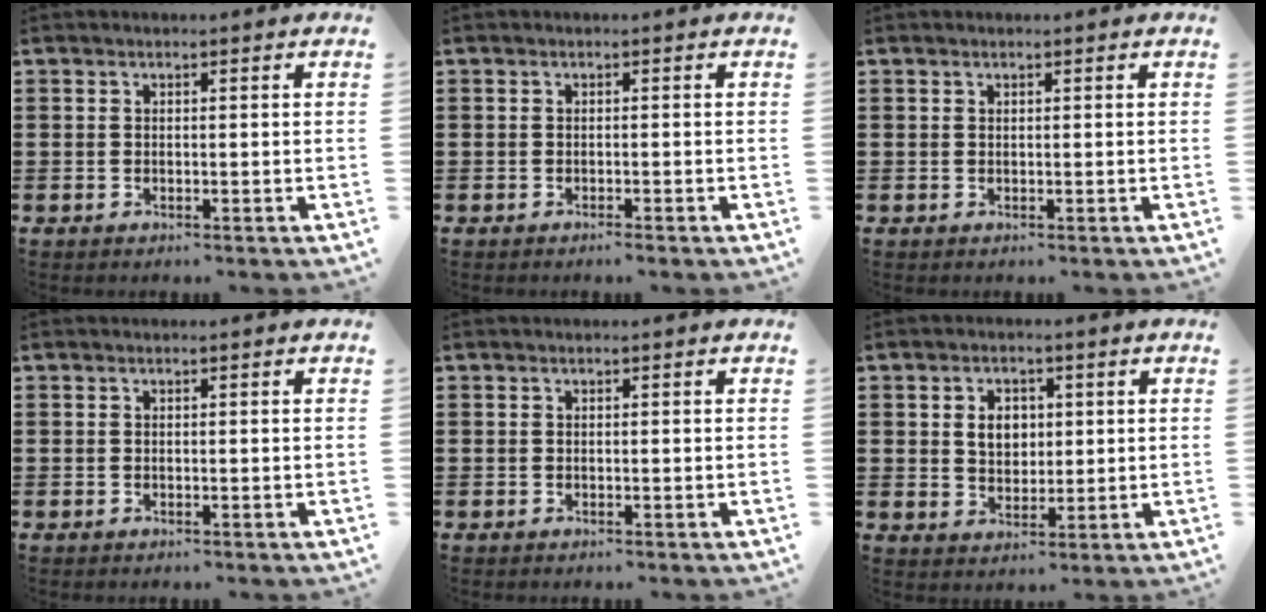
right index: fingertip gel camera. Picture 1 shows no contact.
{"total": 0.6, "force": [-0.6, -0.1, 0.3], "torque": [-0.006, -0.003, -0.012]}
{"total": 0.0}
{"total": 0.0}
{"total": 0.0}
{"total": 4.2, "force": [0.7, 3.2, 2.7], "torque": [-0.055, 0.009, 0.008]}